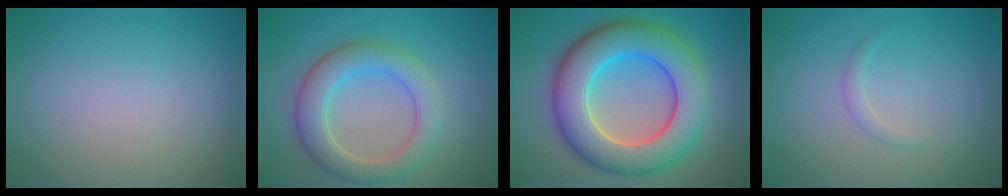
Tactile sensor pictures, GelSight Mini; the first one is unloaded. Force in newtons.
{"total": 5.3, "press": 5.3, "slide": 0.5}
{"total": 10.8, "press": 10.8, "slide": 0.6}
{"total": 0.7, "press": 0.7, "slide": 0.0}